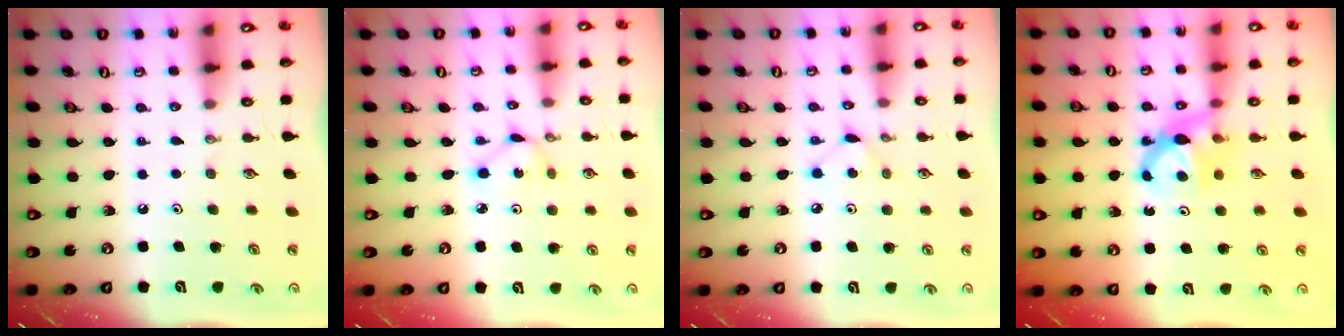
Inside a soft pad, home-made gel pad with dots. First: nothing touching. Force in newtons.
{"total": 1.9, "press": 1.9, "slide": 0.1}
{"total": 4.8, "press": 4.7, "slide": 0.7}
{"total": 6.9, "press": 6.9, "slide": 0.4}